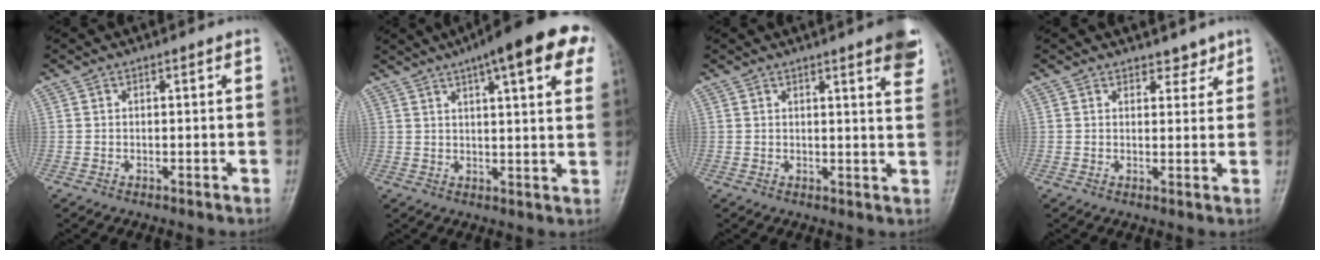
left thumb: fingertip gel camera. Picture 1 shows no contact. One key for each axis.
{"total": 18.0, "fx": 9.8, "fy": 4.6, "fz": 14.4, "tx": -0.182, "ty": 0.005, "tz": 0.122}
{"total": 7.3, "fx": 4.5, "fy": 1.0, "fz": 5.7, "tx": -0.055, "ty": -0.015, "tz": 0.047}
{"total": 2.7, "fx": 2.2, "fy": 1.4, "fz": 0.5, "tx": 0.017, "ty": -0.013, "tz": 0.027}